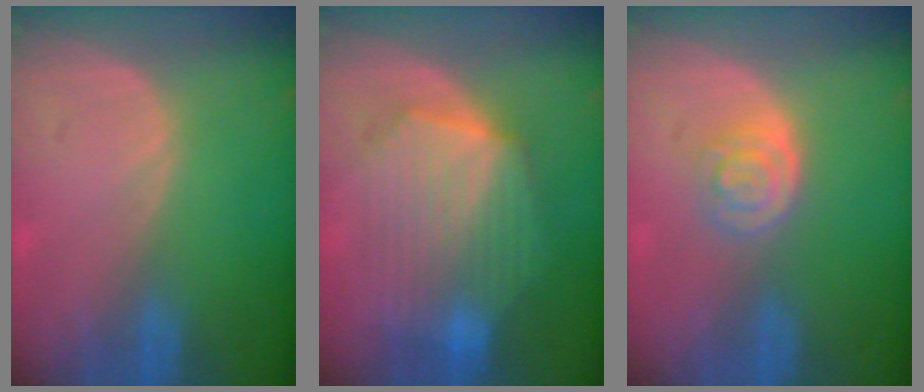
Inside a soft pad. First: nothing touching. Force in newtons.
{"total": 10.3, "press": 10.3, "slide": 0.9}
{"total": 4.0, "press": 3.6, "slide": 1.7}